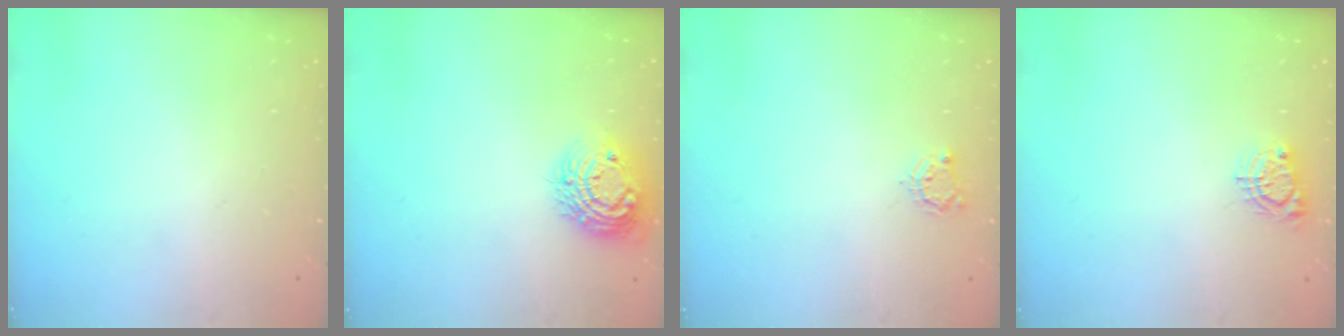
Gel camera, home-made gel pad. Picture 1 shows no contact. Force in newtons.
{"total": 12.4, "press": 12.4, "slide": 0.6}
{"total": 3.8, "press": 3.8, "slide": 0.4}
{"total": 5.8, "press": 5.8, "slide": 0.3}